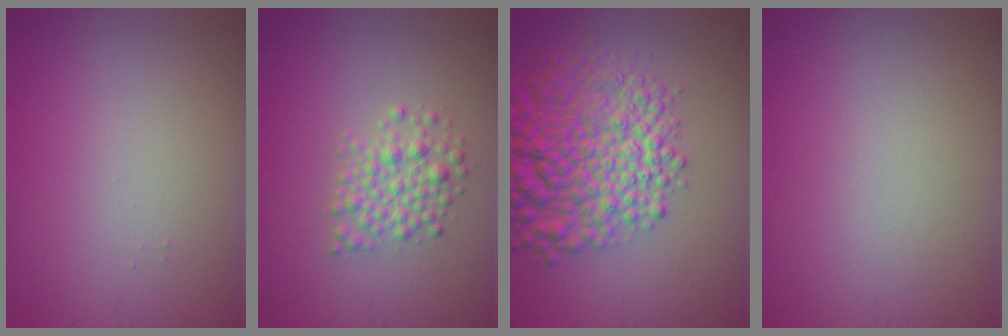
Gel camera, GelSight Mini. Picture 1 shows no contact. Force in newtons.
{"total": 2.7, "press": 2.7, "slide": 0.1}
{"total": 9.4, "press": 9.4, "slide": 0.4}
{"total": 0.0}